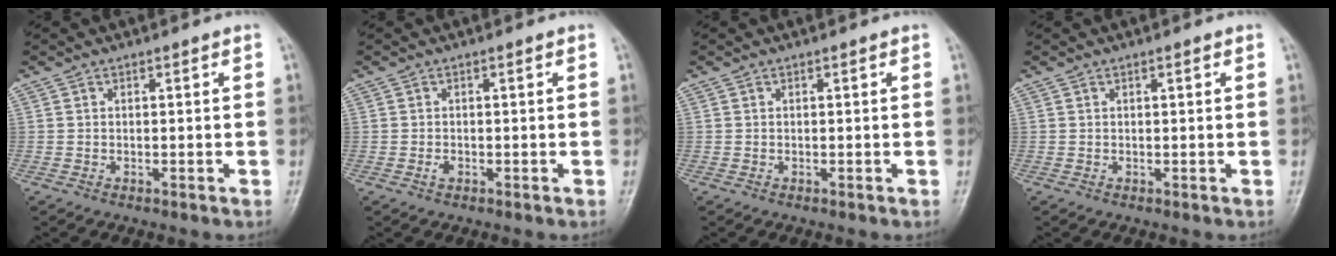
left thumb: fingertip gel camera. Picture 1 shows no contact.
{"total": 0.8, "force": [-0.3, 0.5, 0.6], "torque": [-0.010, 0.000, -0.007]}
{"total": 0.0}
{"total": 0.6, "force": [0.3, 0.1, 0.5], "torque": [-0.008, 0.001, 0.004]}